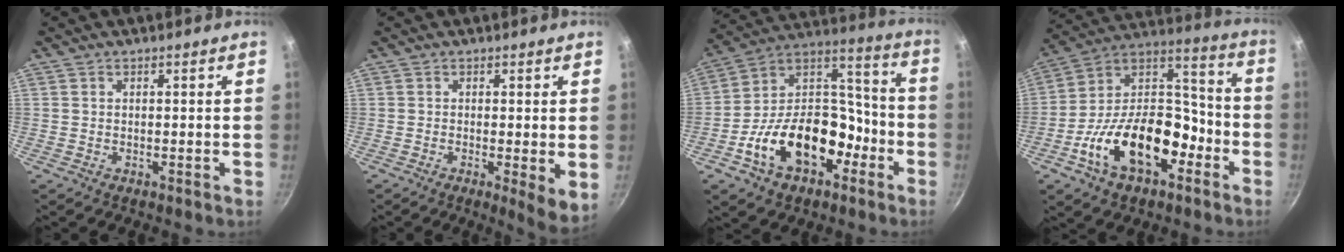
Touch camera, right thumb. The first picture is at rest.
{"total": 4.3, "force": [-0.5, 0.4, 4.3], "torque": [-0.053, -0.021, -0.005]}
{"total": 20.6, "force": [-8.9, 13.2, 13.1], "torque": [-0.180, 0.082, -0.149]}
{"total": 20.9, "force": [-9.1, 11.9, 14.6], "torque": [-0.210, 0.073, -0.161]}